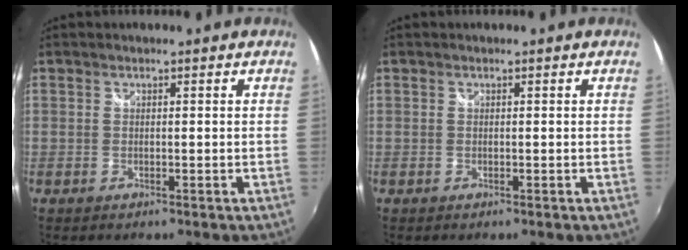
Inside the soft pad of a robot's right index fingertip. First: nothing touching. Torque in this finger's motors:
{"motor_torque": [0.00, 0.00, 0.00, 0.01]}